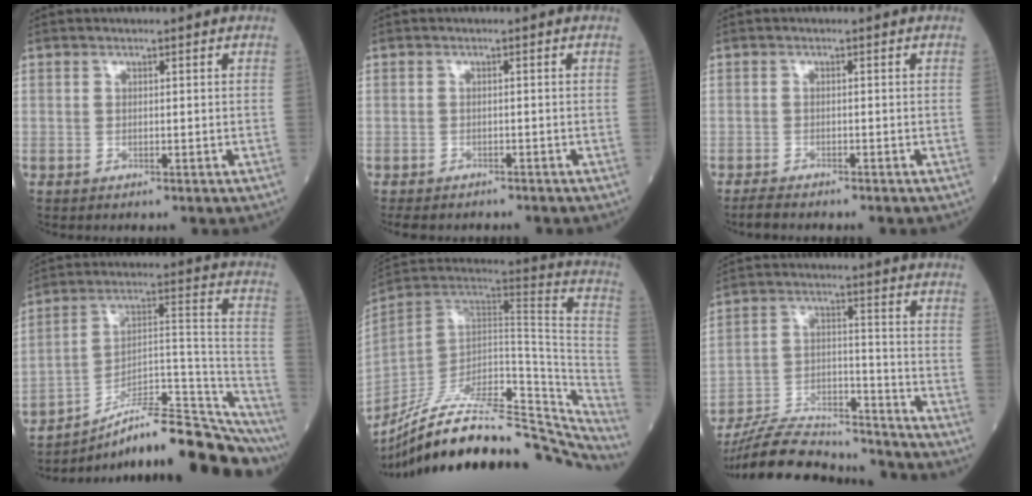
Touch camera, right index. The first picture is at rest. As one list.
[{"total": 5.3, "force": [-4.6, 2.2, 1.5], "torque": [-0.017, -0.001, -0.063]}, {"total": 2.9, "force": [-2.6, 0.3, 1.3], "torque": [-0.027, -0.006, -0.041]}, {"total": 25.1, "force": [-20.7, 3.3, 13.8], "torque": [-0.137, 0.035, -0.312]}, {"total": 36.0, "force": [-30.1, 9.9, 17.1], "torque": [-0.221, -0.017, -0.419]}, {"total": 17.8, "force": [-17.0, 2.5, 4.7], "torque": [-0.098, 0.009, -0.276]}]